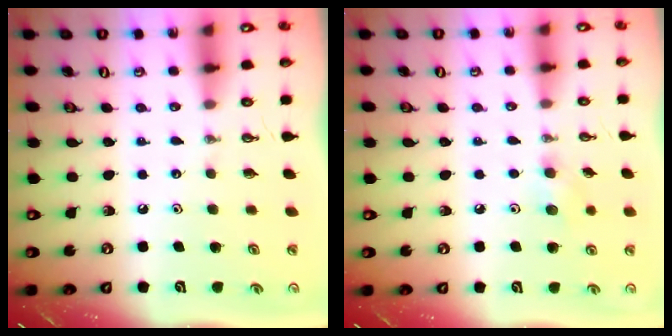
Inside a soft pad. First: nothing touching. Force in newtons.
{"total": 7.0, "press": 5.9, "slide": 3.7}